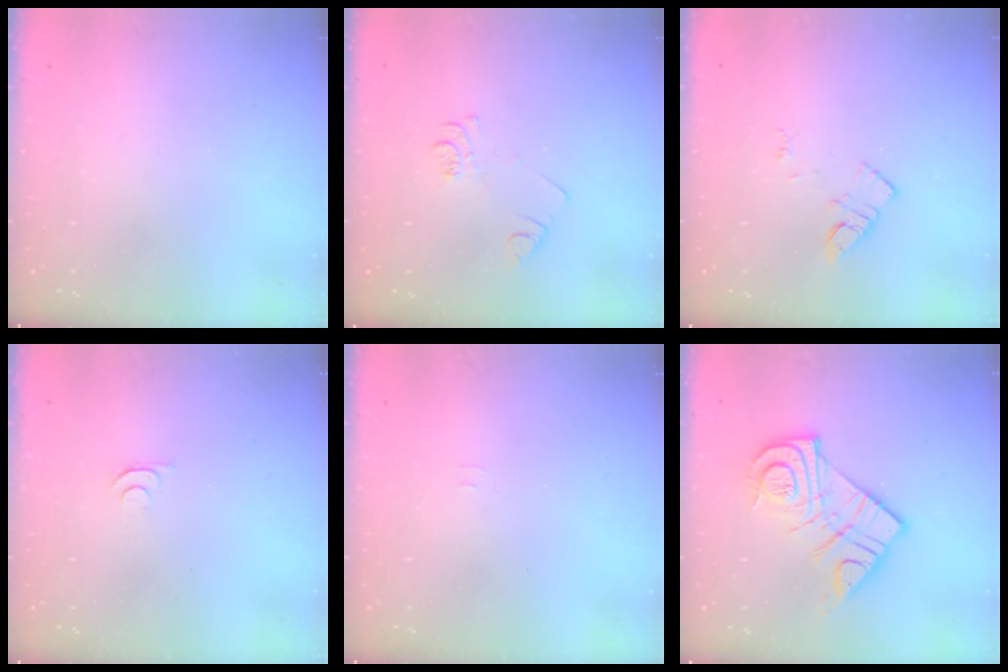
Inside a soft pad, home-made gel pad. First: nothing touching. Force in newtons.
{"total": 5.5, "press": 5.5, "slide": 0.5}
{"total": 5.8, "press": 5.8, "slide": 0.6}
{"total": 4.4, "press": 4.3, "slide": 0.6}
{"total": 3.4, "press": 3.3, "slide": 0.4}
{"total": 15.4, "press": 15.4, "slide": 1.3}